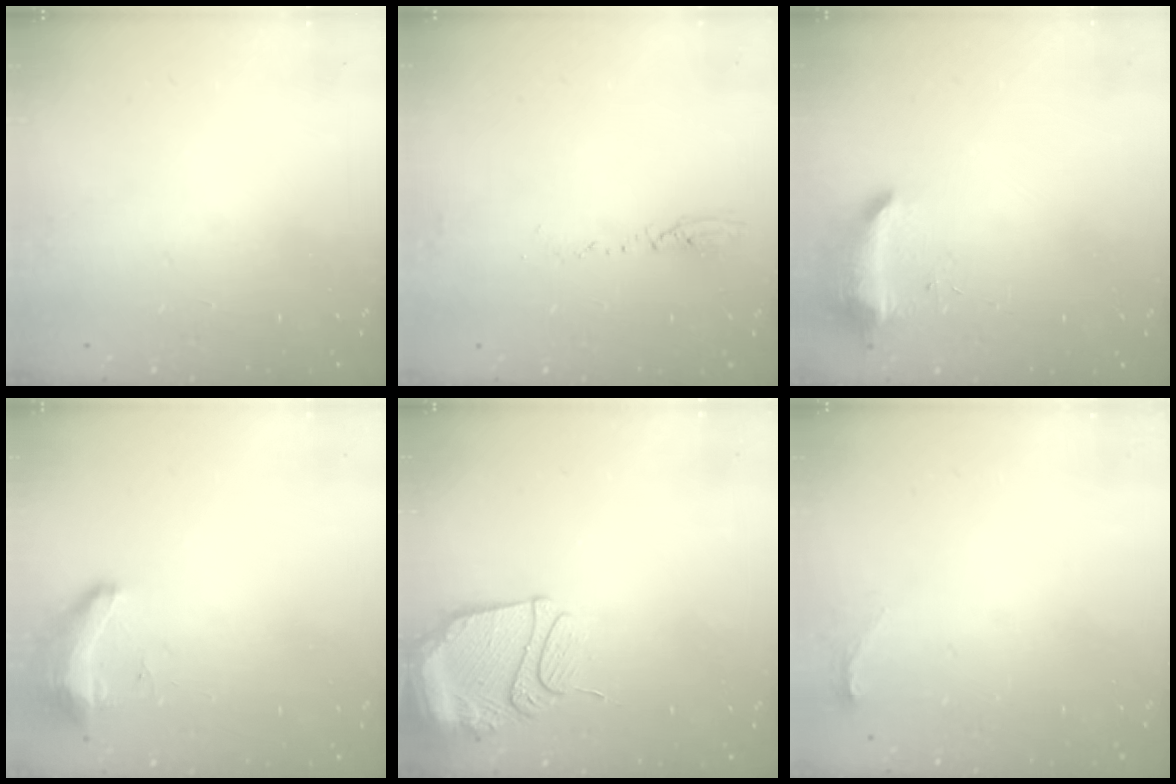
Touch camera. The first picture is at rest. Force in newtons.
{"total": 3.7, "press": 3.6, "slide": 1.1}
{"total": 8.4, "press": 8.4, "slide": 0.4}
{"total": 11.5, "press": 9.6, "slide": 6.3}
{"total": 13.3, "press": 13.2, "slide": 1.4}
{"total": 3.7, "press": 3.4, "slide": 1.5}